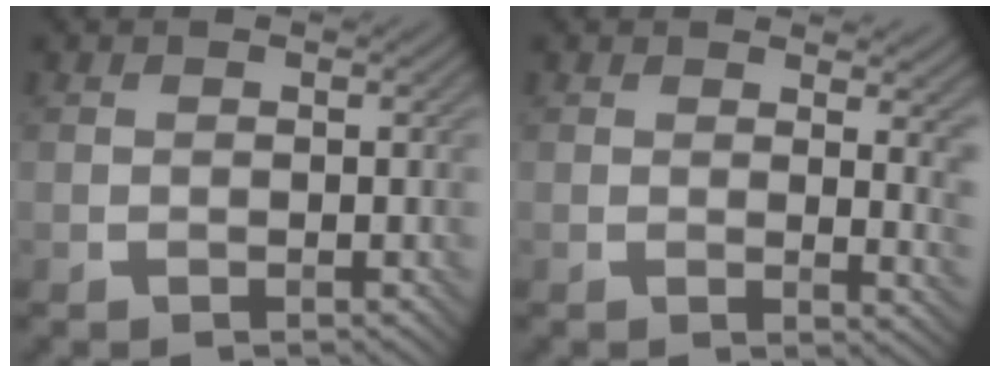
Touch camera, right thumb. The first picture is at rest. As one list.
[{"total": 4.2, "force": [1.5, 1.1, 3.8], "torque": [-0.056, -0.003, 0.025]}]